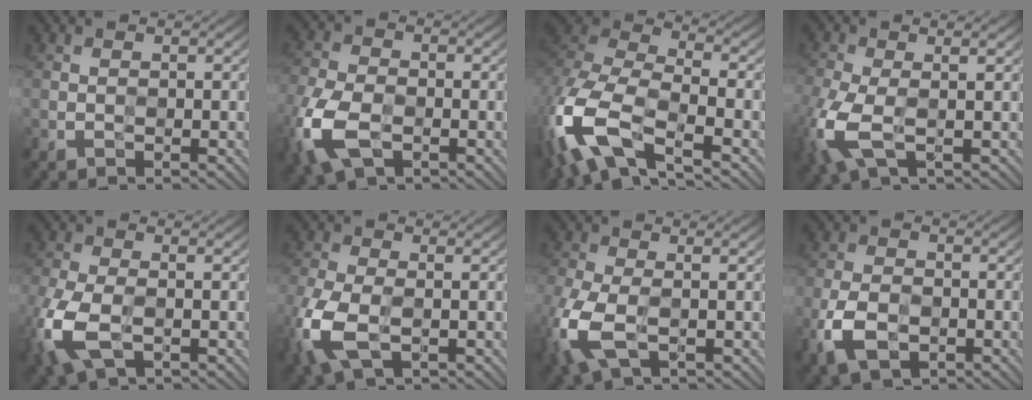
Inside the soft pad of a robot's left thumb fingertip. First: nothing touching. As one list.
[{"total": 10.2, "force": [-4.3, 5.9, 7.1], "torque": [-0.201, -0.022, -0.089]}, {"total": 14.9, "force": [-6.9, 6.7, 11.3], "torque": [-0.293, -0.024, -0.142]}, {"total": 7.7, "force": [-1.4, 3.1, 6.9], "torque": [-0.178, -0.012, -0.030]}, {"total": 9.1, "force": [-3.0, 5.0, 7.1], "torque": [-0.193, -0.020, -0.064]}, {"total": 8.8, "force": [-2.9, 4.8, 6.8], "torque": [-0.182, -0.019, -0.063]}, {"total": 8.5, "force": [-2.4, 4.0, 7.0], "torque": [-0.183, -0.018, -0.052]}, {"total": 6.5, "force": [-2.6, 4.0, 4.4], "torque": [-0.107, -0.011, -0.055]}]